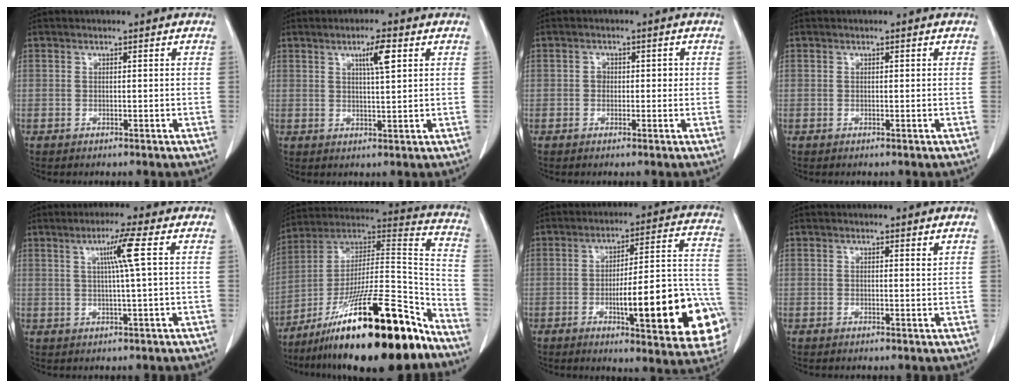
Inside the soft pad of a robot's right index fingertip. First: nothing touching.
{"total": 4.5, "force": [2.0, 0.4, 4.0], "torque": [-0.063, 0.000, 0.033]}
{"total": 1.9, "force": [0.0, 1.5, 1.2], "torque": [-0.013, 0.005, -0.001]}
{"total": 0.0}
{"total": 5.1, "force": [1.5, -1.2, 4.7], "torque": [-0.085, 0.001, 0.025]}
{"total": 28.8, "force": [-19.5, 4.1, 20.9], "torque": [-0.282, 0.011, -0.322]}
{"total": 21.6, "force": [-6.4, 3.7, 20.3], "torque": [-0.178, 0.023, -0.073]}
{"total": 0.7, "force": [0.5, 0.0, 0.4], "torque": [-0.005, -0.004, 0.007]}